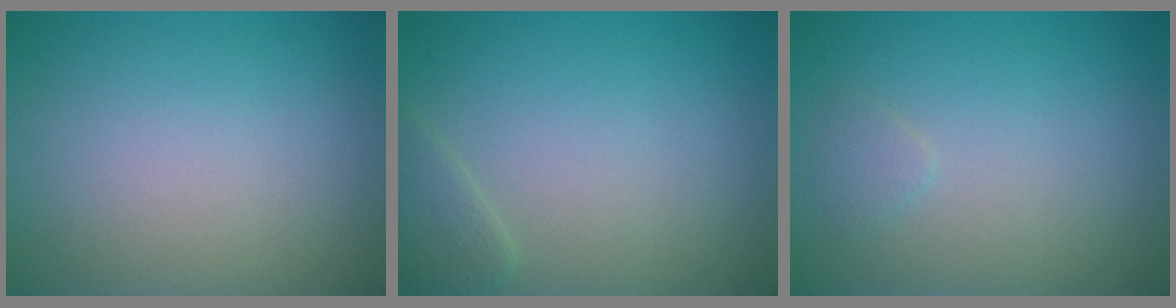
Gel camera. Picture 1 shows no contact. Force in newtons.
{"total": 1.4, "press": 1.4, "slide": 0.1}
{"total": 0.9, "press": 0.9, "slide": 0.0}